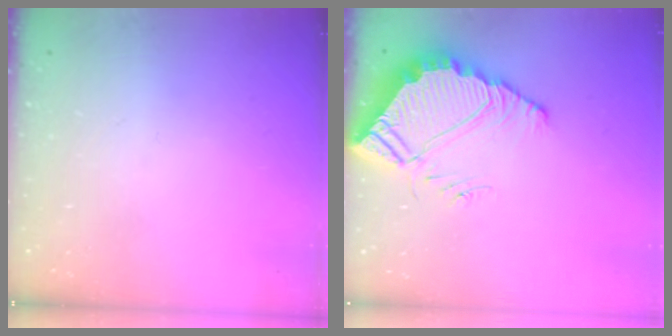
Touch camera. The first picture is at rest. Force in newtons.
{"total": 7.9, "press": 7.9, "slide": 0.6}